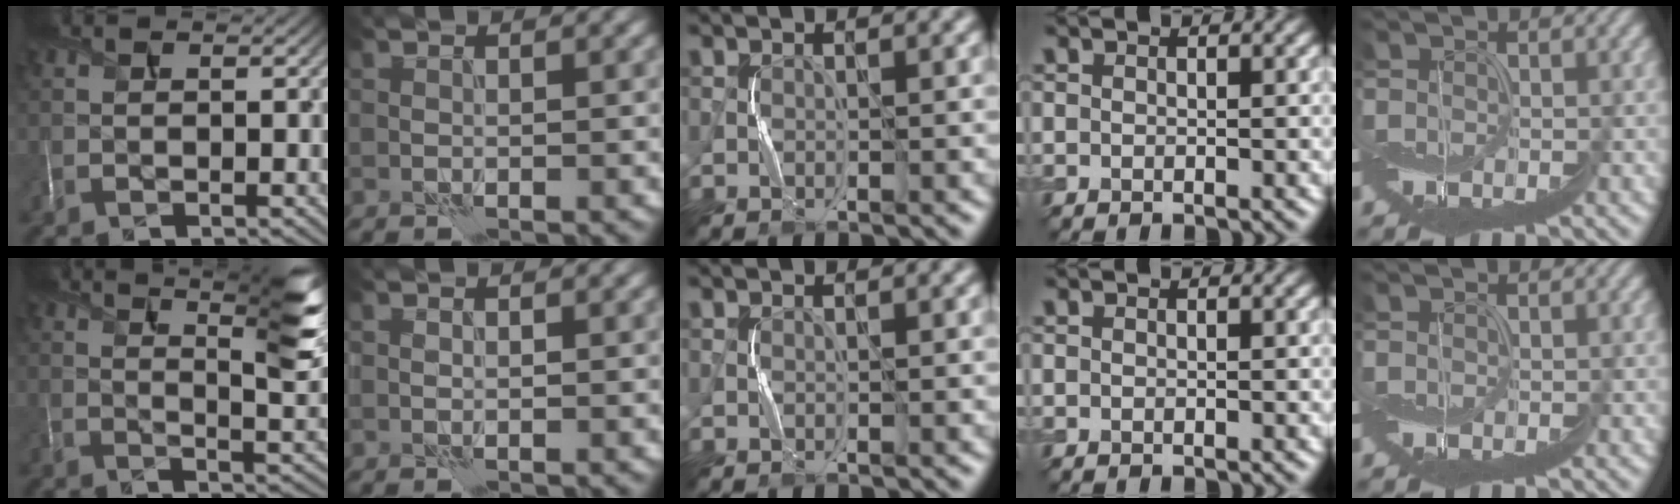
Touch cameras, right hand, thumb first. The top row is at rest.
{"thumb": {"total": 10.1, "force": [6.2, 1.8, 7.8], "torque": [-0.117, 0.003, 0.094]}}